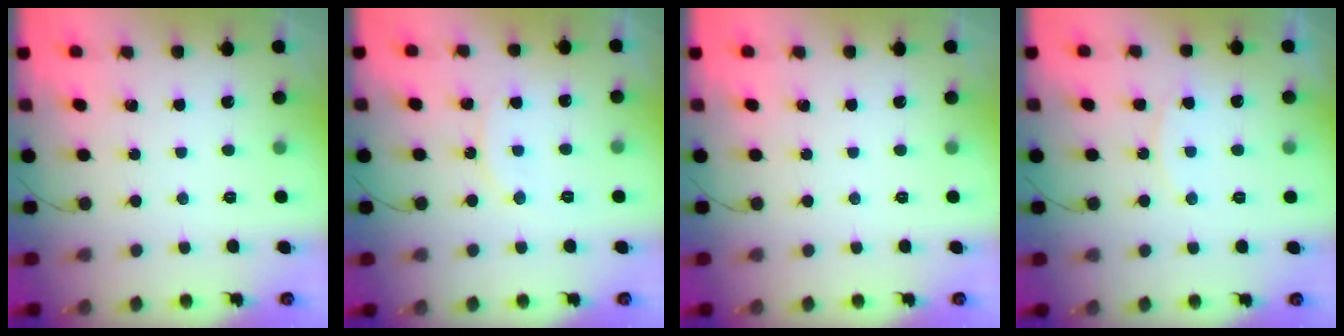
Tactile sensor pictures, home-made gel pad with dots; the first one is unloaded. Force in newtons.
{"total": 6.8, "press": 6.8, "slide": 0.2}
{"total": 0.0}
{"total": 7.2, "press": 7.2, "slide": 0.4}